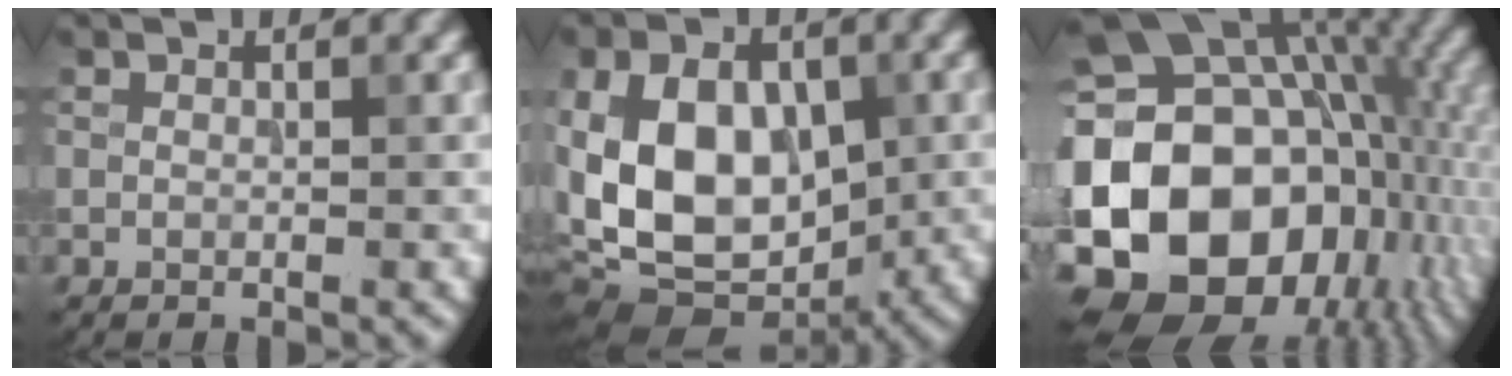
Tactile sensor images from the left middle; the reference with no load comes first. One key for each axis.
{"total": 12.0, "fx": -1.1, "fy": 7.8, "fz": 9.0, "tx": -0.168, "ty": 0.000, "tz": -0.032}
{"total": 22.2, "fx": -3.5, "fy": 16.7, "fz": 14.2, "tx": -0.275, "ty": -0.007, "tz": -0.052}